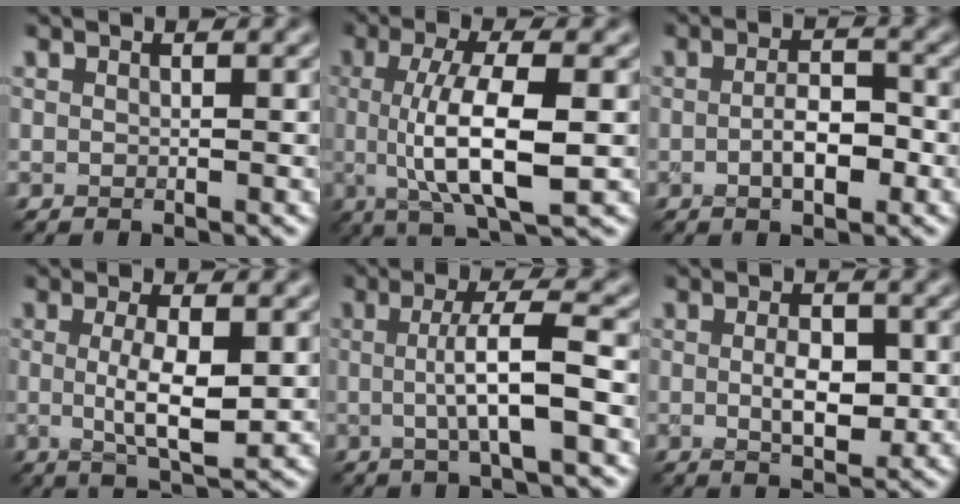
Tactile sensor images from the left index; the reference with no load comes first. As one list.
[{"total": 8.0, "force": [-0.3, 2.3, 7.6], "torque": [-0.134, -0.005, -0.001]}, {"total": 3.1, "force": [-0.8, 1.2, 2.8], "torque": [-0.052, 0.002, -0.013]}, {"total": 4.6, "force": [0.0, 1.1, 4.4], "torque": [-0.089, -0.004, 0.003]}, {"total": 5.3, "force": [-0.3, 1.0, 5.2], "torque": [-0.092, 0.003, -0.007]}, {"total": 3.1, "force": [-0.1, 1.4, 2.8], "torque": [-0.051, -0.004, 0.000]}]